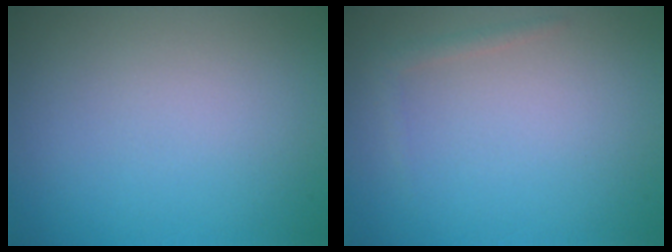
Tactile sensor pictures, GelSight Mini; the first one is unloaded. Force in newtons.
{"total": 0.9, "press": 0.9, "slide": 0.1}